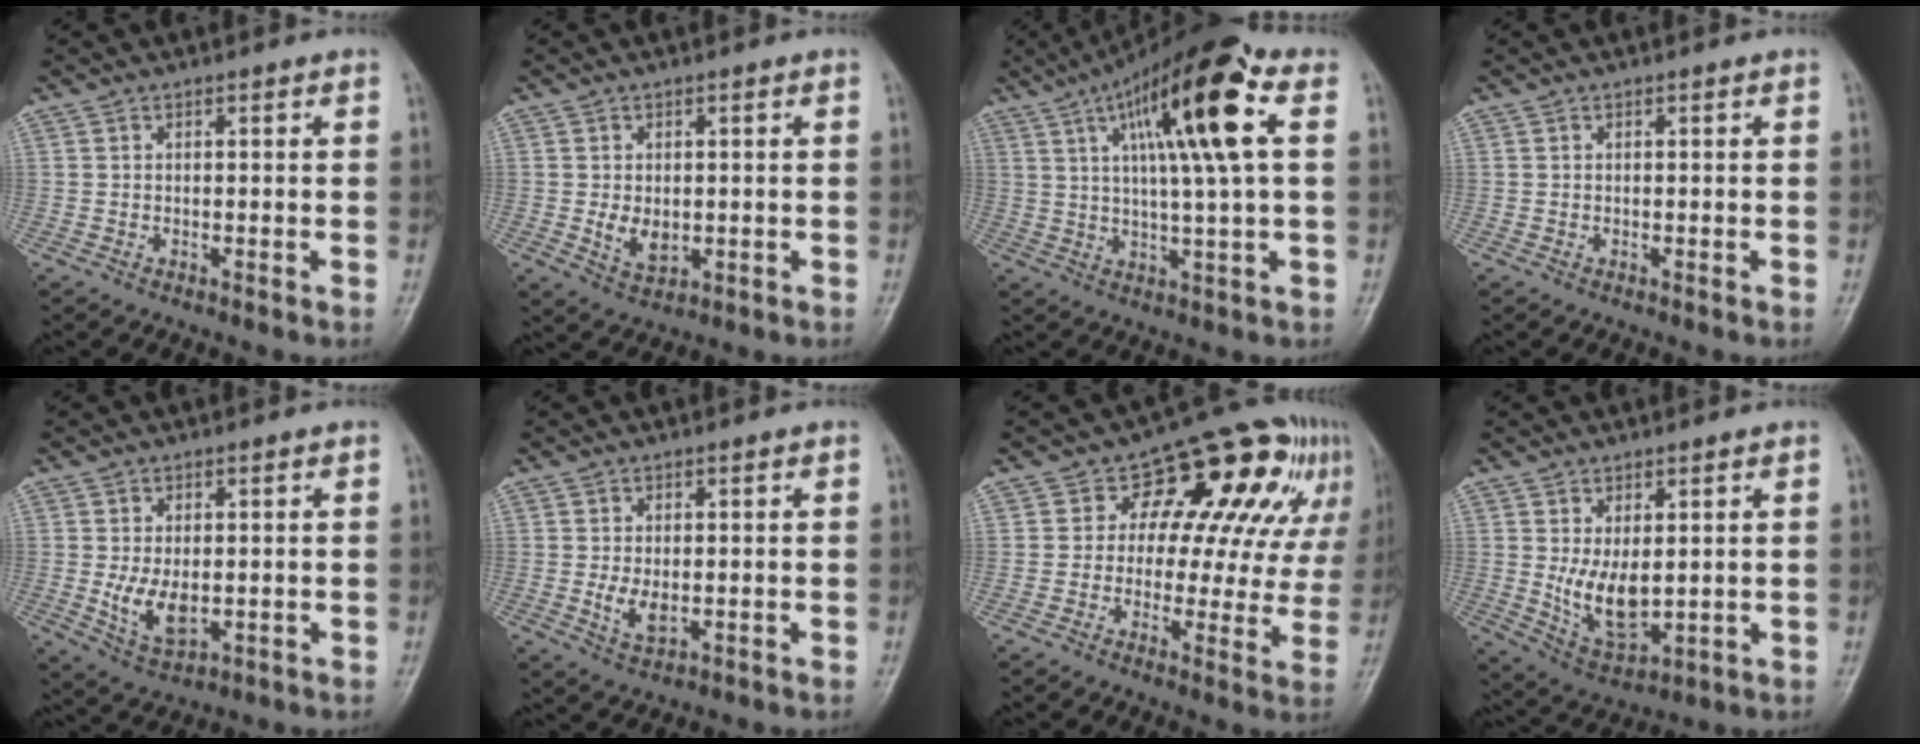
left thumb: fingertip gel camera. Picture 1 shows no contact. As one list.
[{"total": 4.5, "force": [-0.3, 3.1, 3.3], "torque": [-0.047, -0.009, 0.005]}, {"total": 17.1, "force": [5.4, 2.8, 16.0], "torque": [-0.278, 0.011, 0.079]}, {"total": 0.0}, {"total": 6.6, "force": [-0.5, 3.9, 5.3], "torque": [-0.092, -0.015, 0.001]}, {"total": 4.0, "force": [-0.4, 2.3, 3.2], "torque": [-0.061, -0.009, -0.002]}, {"total": 17.8, "force": [7.0, 10.8, 12.3], "torque": [-0.090, 0.007, 0.080]}, {"total": 8.5, "force": [0.8, 4.6, 7.1], "torque": [-0.111, -0.024, 0.033]}]